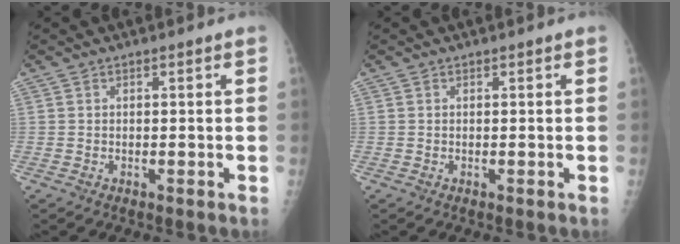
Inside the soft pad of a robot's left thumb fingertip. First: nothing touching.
{"total": 0.0}